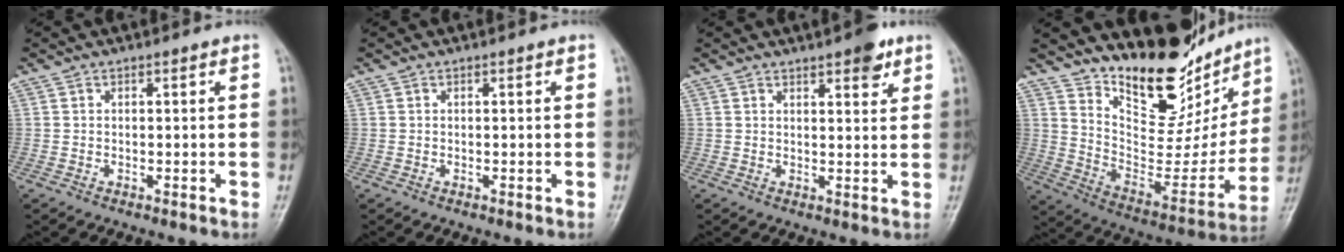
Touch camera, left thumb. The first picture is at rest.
{"total": 0.0}
{"total": 5.0, "force": [3.2, 1.7, 3.4], "torque": [-0.032, -0.015, 0.041]}
{"total": 22.2, "force": [17.3, 9.2, 10.4], "torque": [-0.101, -0.114, 0.275]}